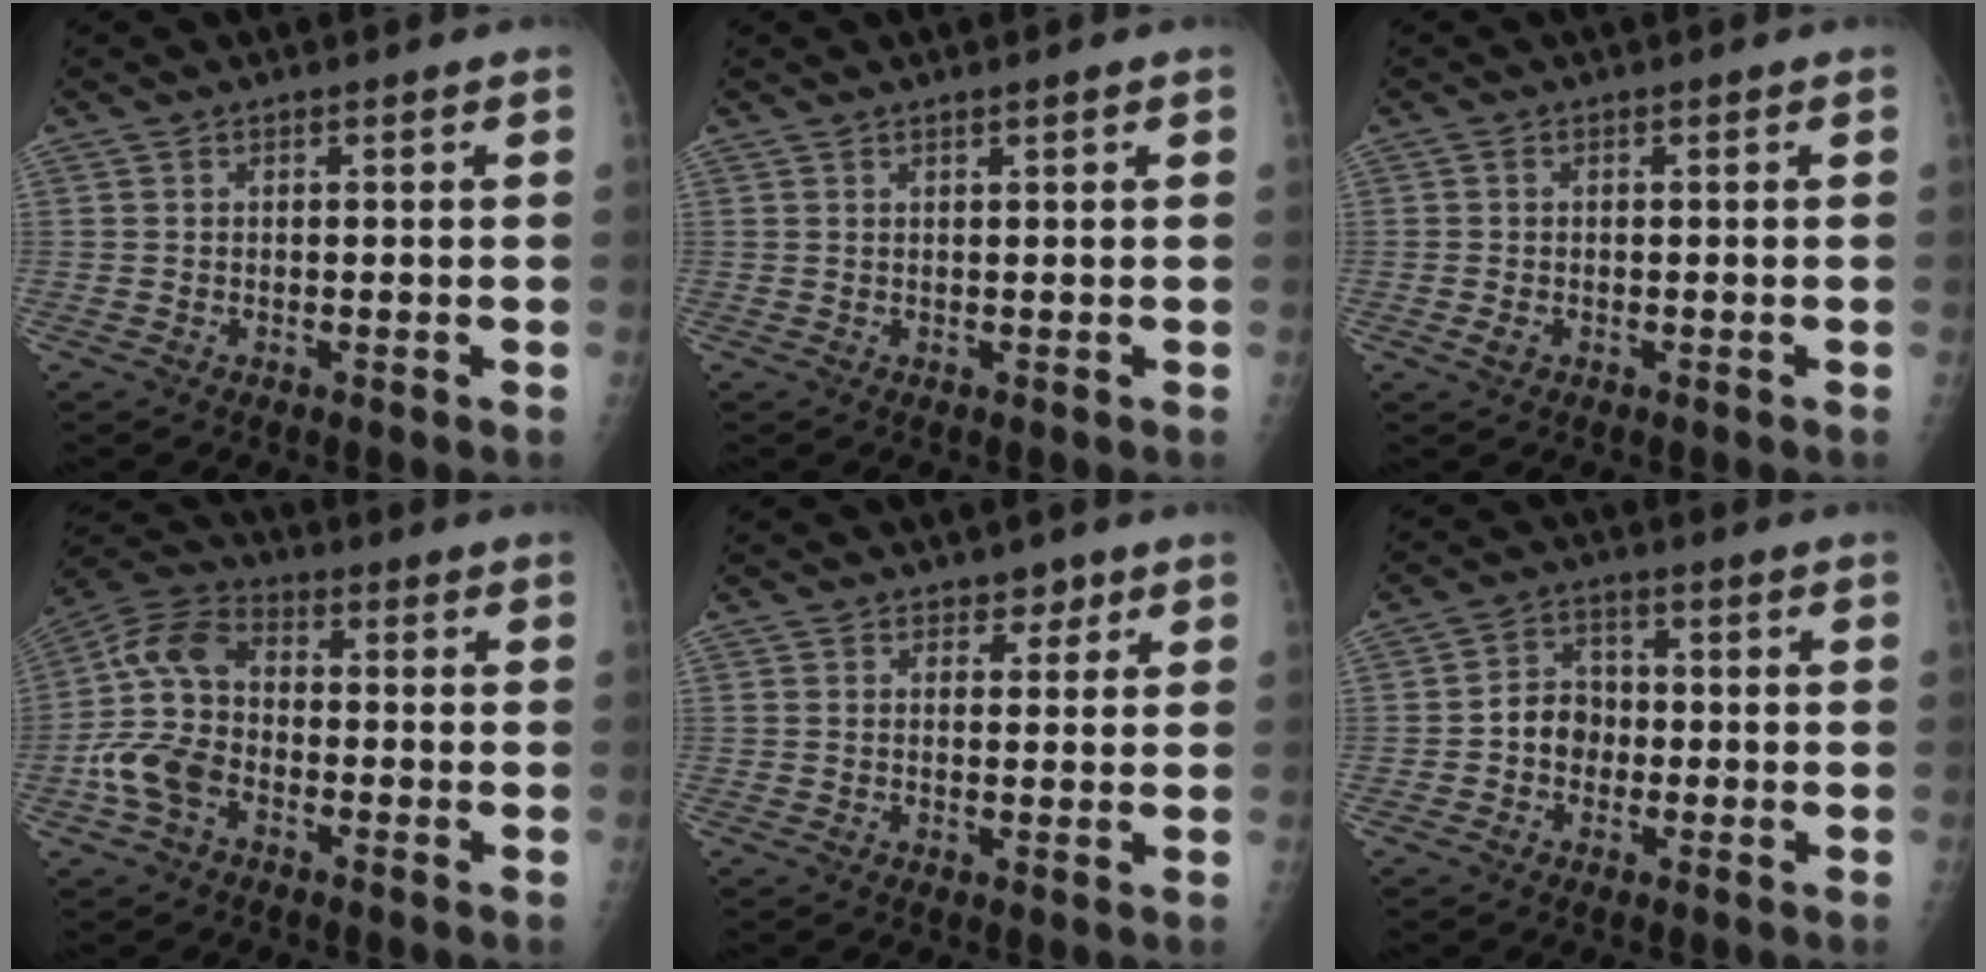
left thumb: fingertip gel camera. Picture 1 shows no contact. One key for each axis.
{"total": 0.7, "fx": 0.4, "fy": 0.0, "fz": 0.5, "tx": -0.009, "ty": 0.000, "tz": 0.008}
{"total": 2.0, "fx": -0.7, "fy": 1.4, "fz": 1.3, "tx": -0.025, "ty": 0.005, "tz": -0.015}
{"total": 11.7, "fx": -3.8, "fy": 7.7, "fz": 7.9, "tx": -0.166, "ty": 0.033, "tz": -0.083}
{"total": 2.7, "fx": 1.6, "fy": 1.8, "fz": 1.0, "tx": 0.010, "ty": -0.007, "tz": 0.020}
{"total": 5.7, "fx": -1.2, "fy": 4.8, "fz": 2.8, "tx": -0.019, "ty": 0.021, "tz": -0.030}